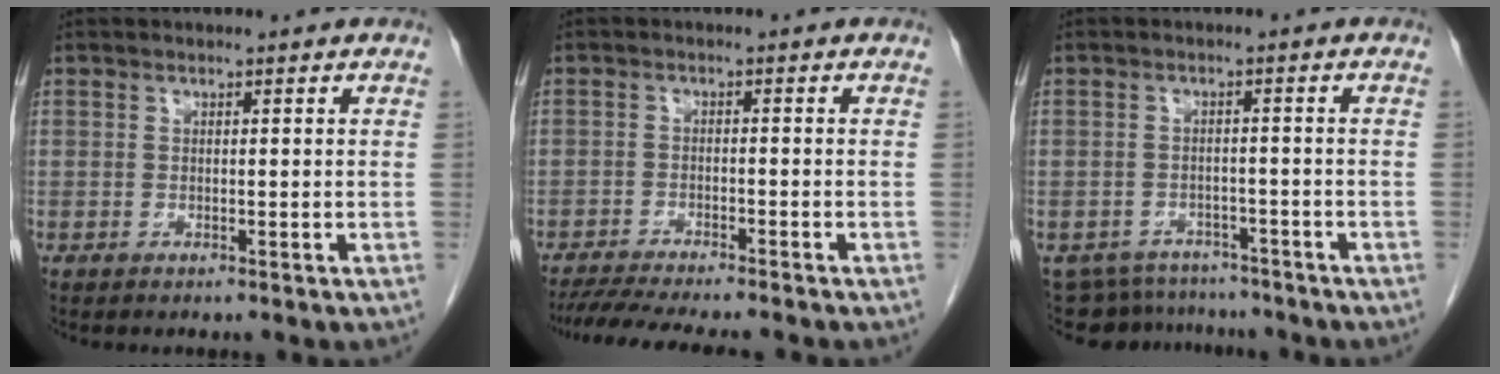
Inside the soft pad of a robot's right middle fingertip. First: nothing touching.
{"total": 11.1, "force": [-9.8, 0.8, 5.1], "torque": [-0.071, -0.012, -0.147]}
{"total": 8.2, "force": [-7.6, 3.2, 0.1], "torque": [0.000, 0.013, -0.098]}